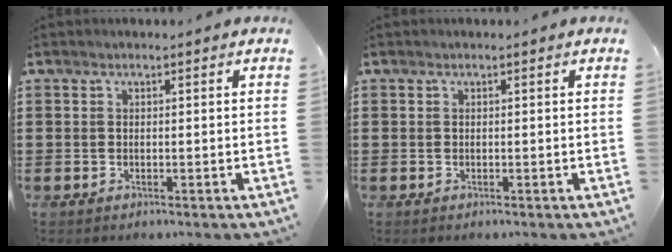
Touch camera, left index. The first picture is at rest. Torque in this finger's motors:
{"motor_torque": [0.00, 0.00, 0.00, -0.01]}